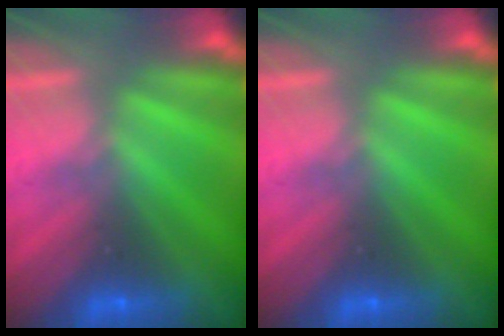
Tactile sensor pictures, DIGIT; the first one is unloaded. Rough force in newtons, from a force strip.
{"total": 0.0}